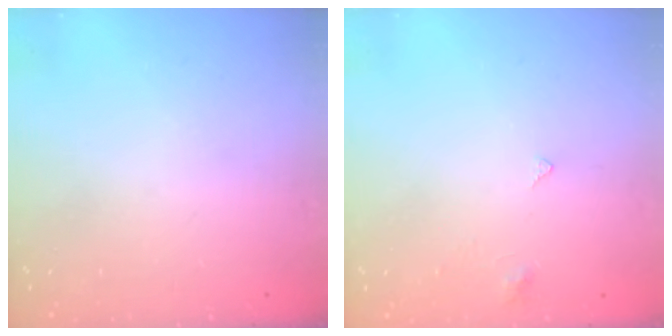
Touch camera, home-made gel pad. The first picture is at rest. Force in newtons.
{"total": 2.8, "press": 2.8, "slide": 0.5}